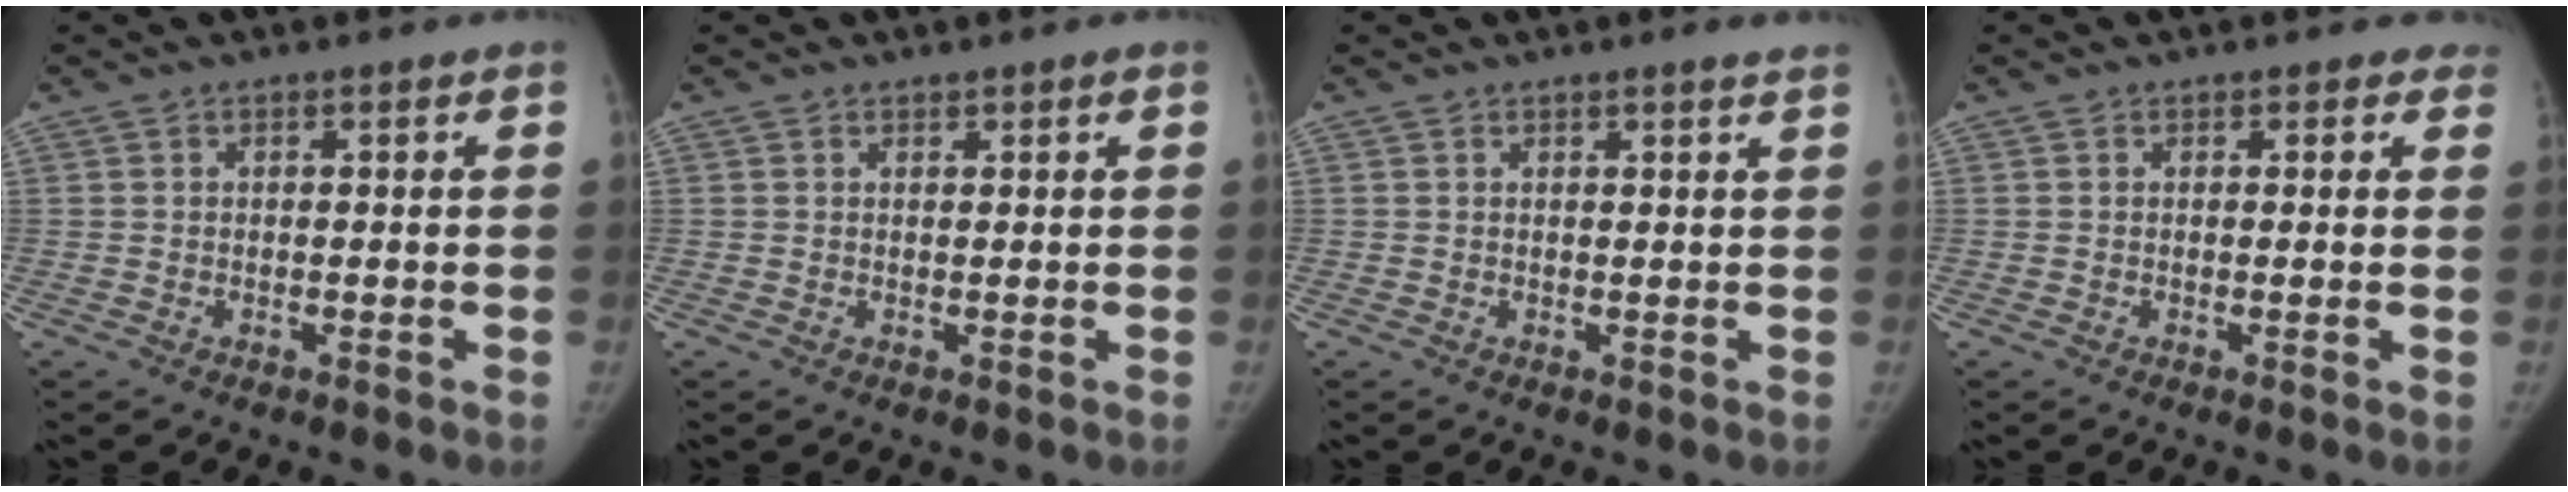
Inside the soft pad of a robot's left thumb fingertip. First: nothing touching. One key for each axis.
{"total": 0.7, "fx": 0.6, "fy": 0.2, "fz": 0.4, "tx": -0.002, "ty": -0.003, "tz": 0.009}
{"total": 1.7, "fx": 1.3, "fy": -0.2, "fz": 1.0, "tx": -0.007, "ty": -0.003, "tz": 0.018}
{"total": 2.5, "fx": 2.0, "fy": 1.5, "fz": -0.1, "tx": 0.033, "ty": -0.007, "tz": 0.001}